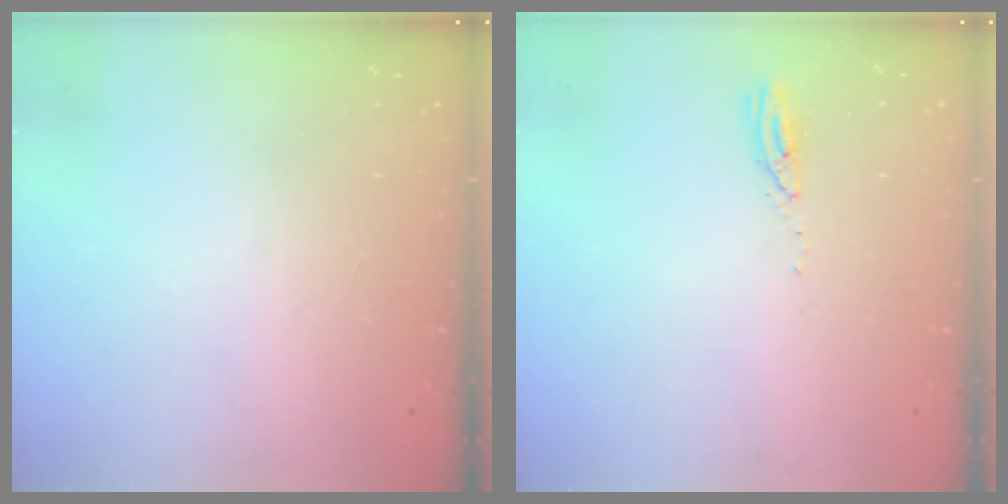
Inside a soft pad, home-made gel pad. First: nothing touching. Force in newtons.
{"total": 3.0, "press": 2.9, "slide": 0.4}